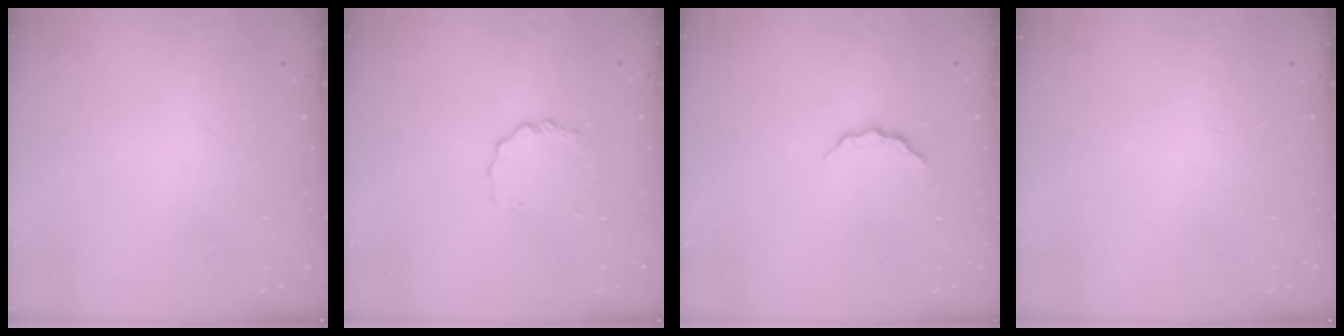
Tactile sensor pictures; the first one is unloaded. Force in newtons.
{"total": 3.6, "press": 3.6, "slide": 0.3}
{"total": 5.1, "press": 5.0, "slide": 0.4}
{"total": 0.0}